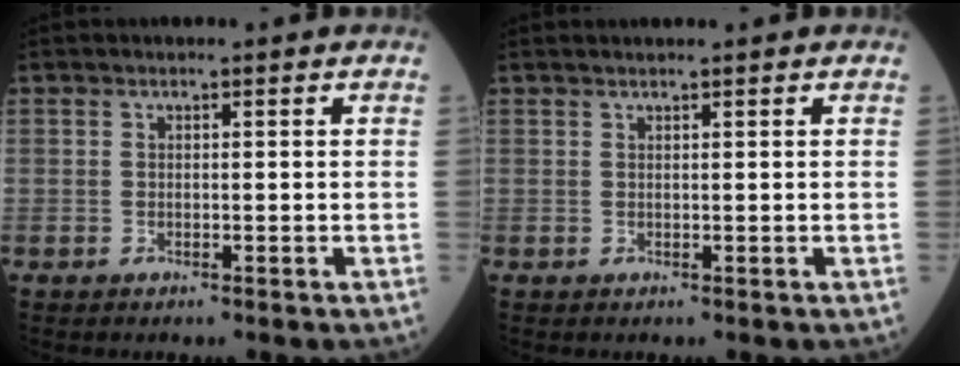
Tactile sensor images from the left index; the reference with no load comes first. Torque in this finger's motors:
{"motor_torque": [0.05, -0.10, 0.09, 0.02]}